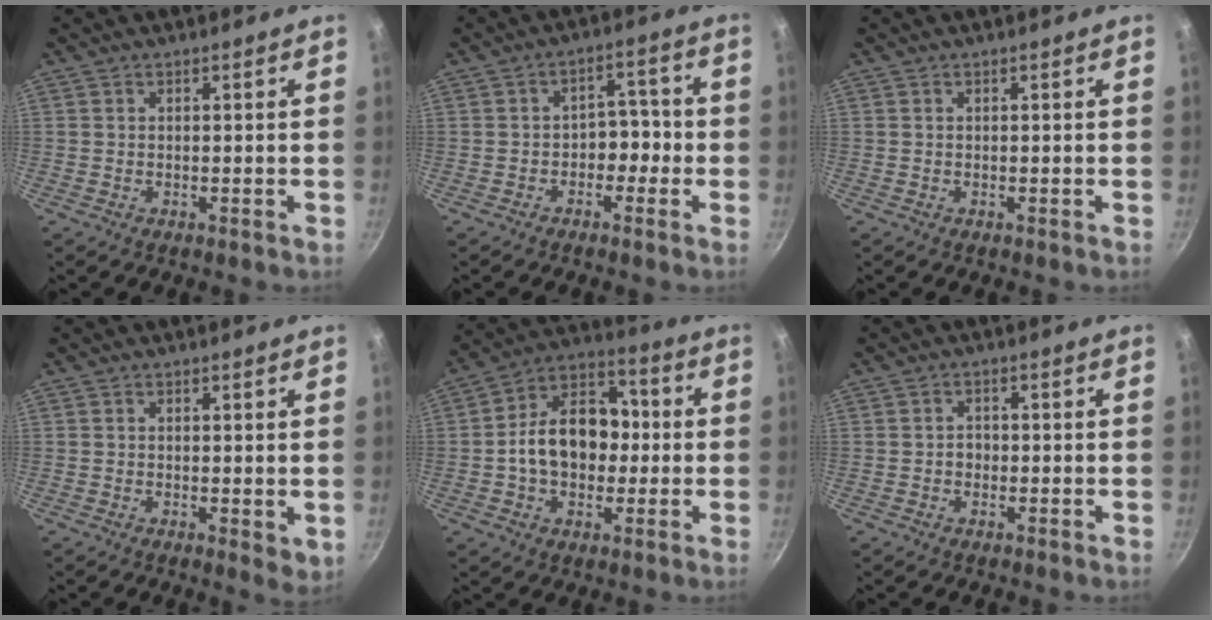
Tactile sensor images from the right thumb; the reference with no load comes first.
{"total": 5.6, "force": [-1.6, 4.0, 3.6], "torque": [-0.018, 0.030, -0.036]}
{"total": 0.0}
{"total": 2.8, "force": [-0.1, 0.8, 2.7], "torque": [-0.038, -0.012, -0.001]}
{"total": 15.8, "force": [-0.6, 11.0, 11.2], "torque": [-0.150, 0.037, -0.017]}
{"total": 1.7, "force": [-0.4, 1.5, 0.8], "torque": [-0.001, 0.007, -0.011]}